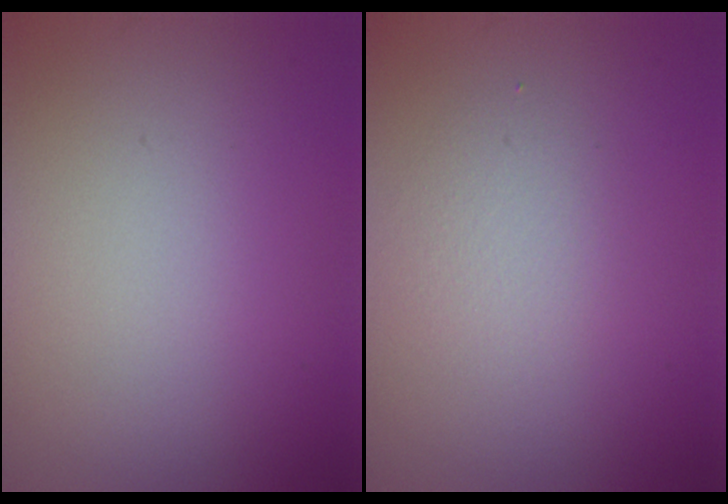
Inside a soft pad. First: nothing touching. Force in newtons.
{"total": 1.7, "press": 1.7, "slide": 0.2}